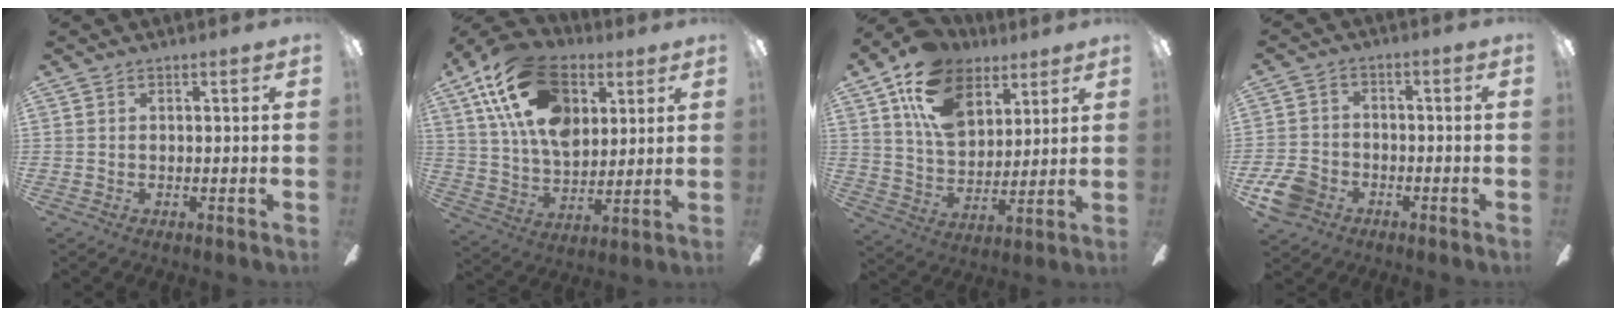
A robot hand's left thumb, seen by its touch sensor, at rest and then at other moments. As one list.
[{"total": 21.4, "force": [9.4, 13.1, 14.0], "torque": [-0.262, -0.013, 0.172]}, {"total": 17.4, "force": [9.9, 10.9, 9.3], "torque": [-0.176, -0.027, 0.187]}, {"total": 7.9, "force": [-4.3, 5.6, 3.4], "torque": [-0.086, 0.028, -0.083]}]